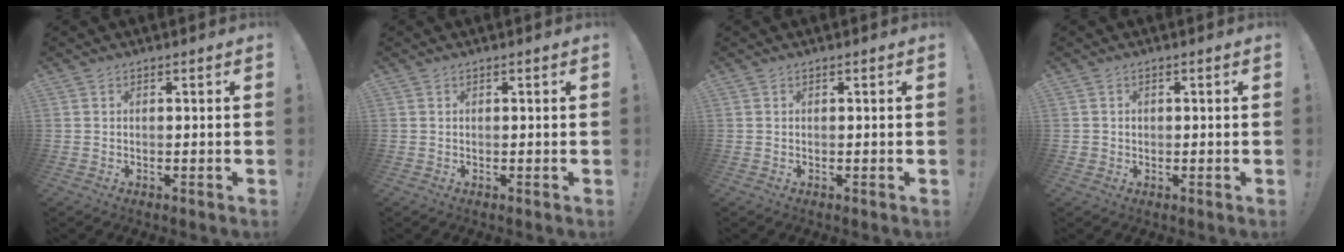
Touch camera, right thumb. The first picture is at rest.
{"total": 0.0}
{"total": 0.0}
{"total": 1.4, "force": [0.0, 1.4, 0.4], "torque": [-0.006, 0.004, -0.001]}